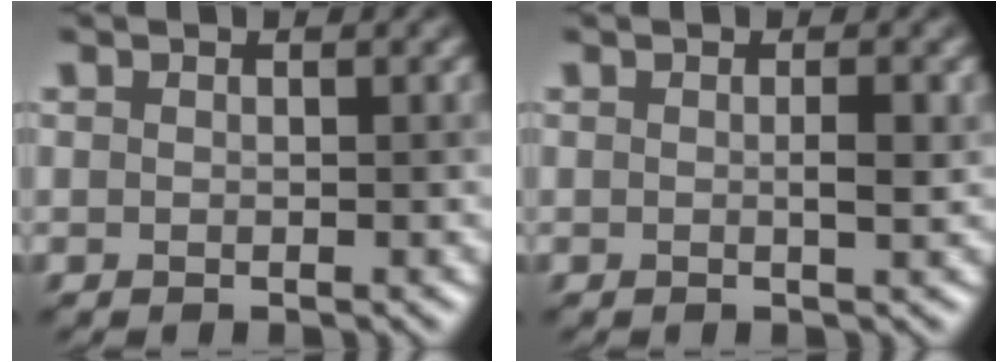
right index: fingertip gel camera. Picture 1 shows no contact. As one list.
[{"total": 1.2, "force": [0.0, 0.1, 1.2], "torque": [-0.022, -0.001, 0.000]}]